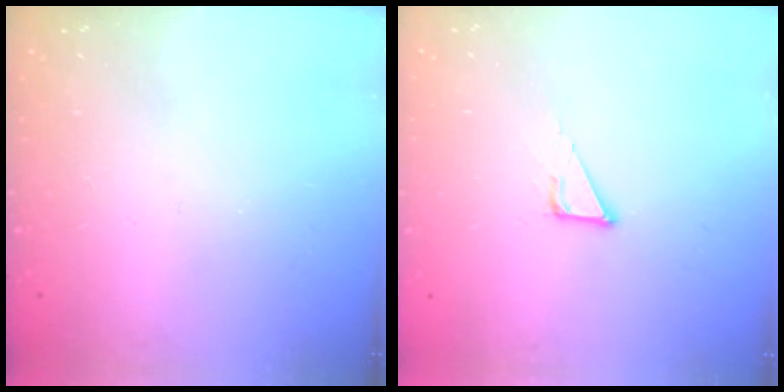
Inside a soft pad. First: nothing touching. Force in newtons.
{"total": 1.9, "press": 1.9, "slide": 0.1}